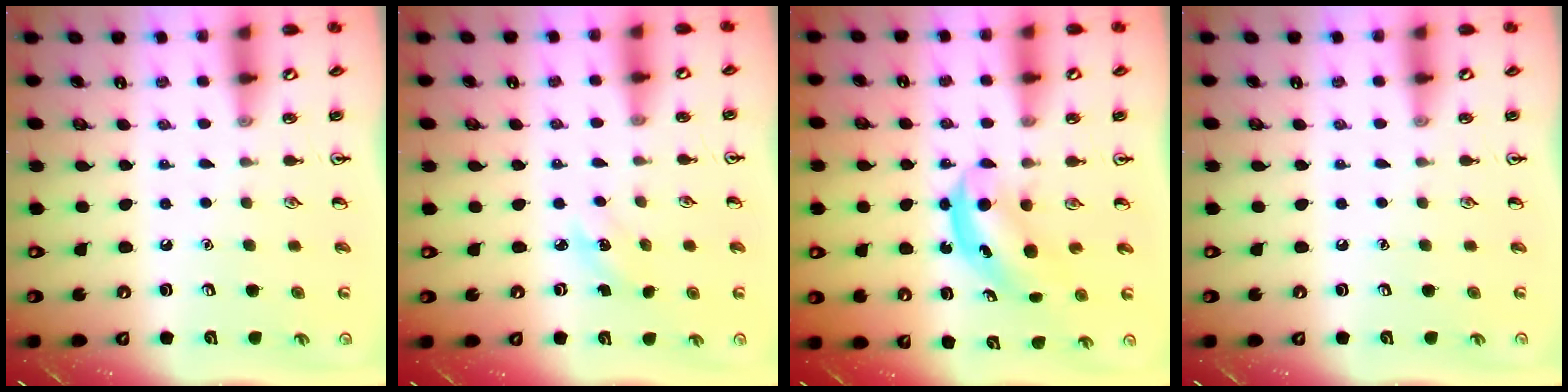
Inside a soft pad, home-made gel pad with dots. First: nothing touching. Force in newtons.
{"total": 2.7, "press": 2.5, "slide": 1.0}
{"total": 5.3, "press": 5.2, "slide": 0.9}
{"total": 0.0}